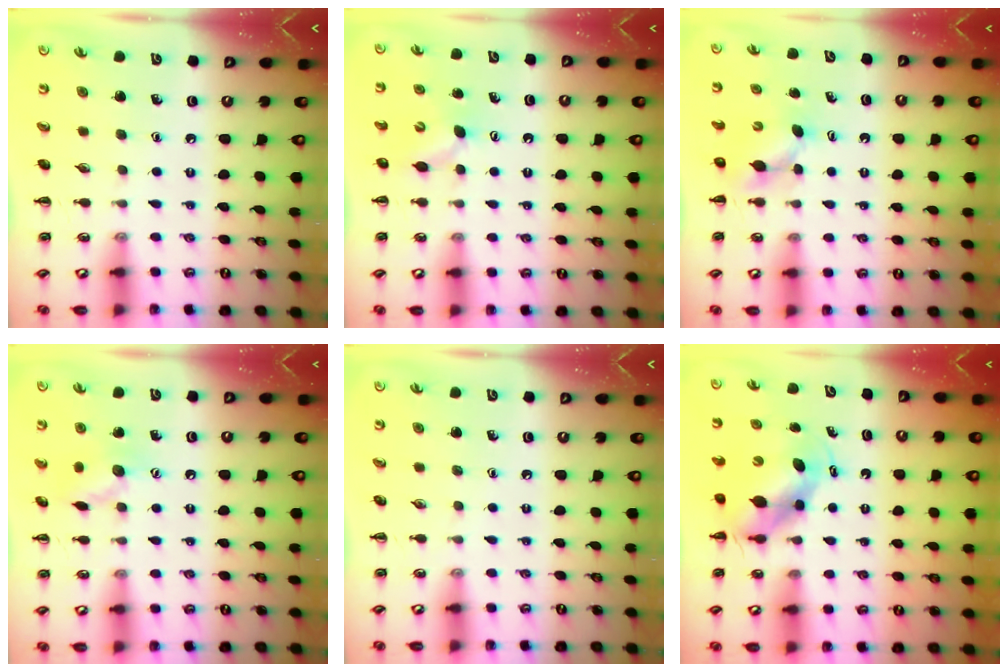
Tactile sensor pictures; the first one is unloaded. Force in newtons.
{"total": 4.3, "press": 4.1, "slide": 1.0}
{"total": 4.1, "press": 3.9, "slide": 1.2}
{"total": 8.6, "press": 8.5, "slide": 0.8}
{"total": 0.0}
{"total": 5.3, "press": 5.2, "slide": 1.0}